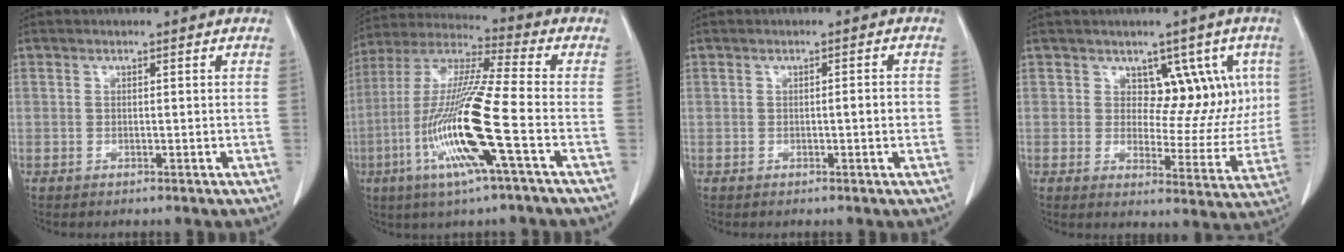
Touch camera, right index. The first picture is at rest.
{"total": 16.9, "force": [-5.3, -0.2, 16.0], "torque": [-0.331, -0.016, -0.111]}
{"total": 1.8, "force": [-0.3, 0.3, 1.7], "torque": [-0.024, 0.002, -0.006]}
{"total": 8.4, "force": [3.3, 5.4, 5.6], "torque": [-0.042, 0.009, 0.050]}